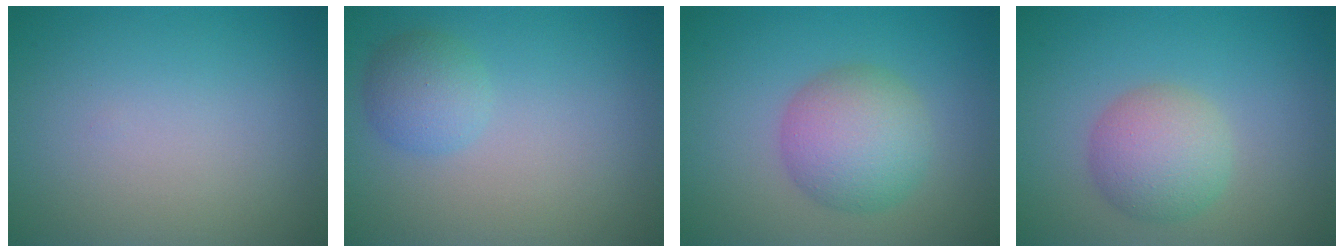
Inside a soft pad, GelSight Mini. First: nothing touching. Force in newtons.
{"total": 2.5, "press": 2.5, "slide": 0.2}
{"total": 5.3, "press": 5.3, "slide": 0.2}
{"total": 4.1, "press": 4.1, "slide": 0.2}